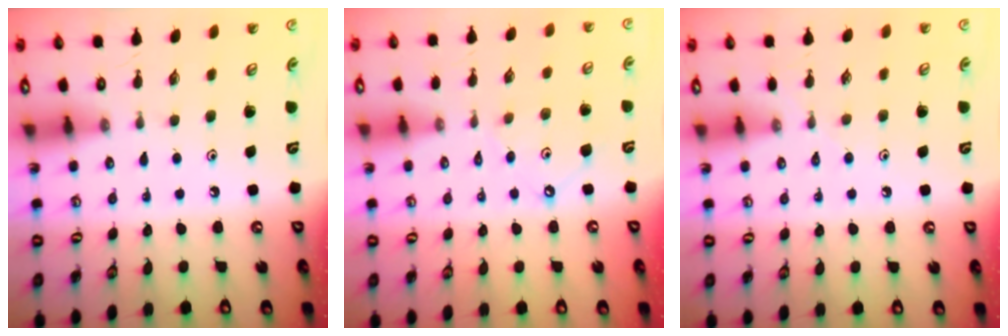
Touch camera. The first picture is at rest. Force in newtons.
{"total": 4.1, "press": 4.1, "slide": 0.5}
{"total": 4.6, "press": 4.5, "slide": 0.7}